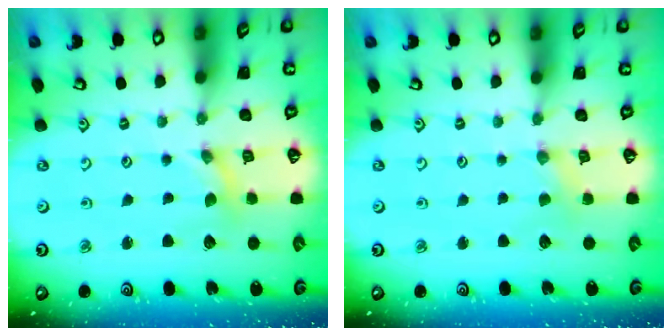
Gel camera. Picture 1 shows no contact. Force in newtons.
{"total": 1.8, "press": 1.7, "slide": 0.4}